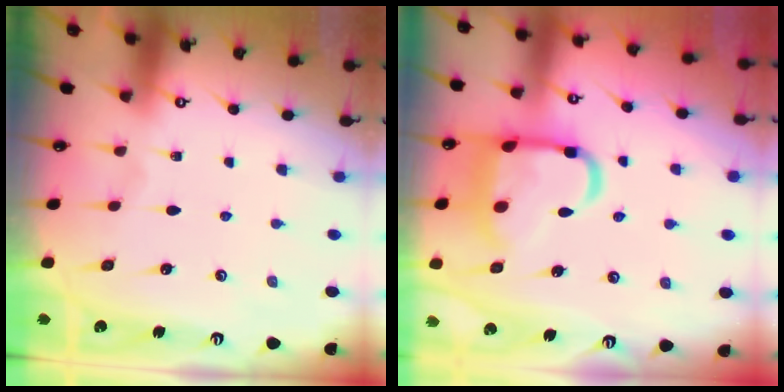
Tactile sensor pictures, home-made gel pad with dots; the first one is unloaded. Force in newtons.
{"total": 16.0, "press": 15.9, "slide": 1.6}